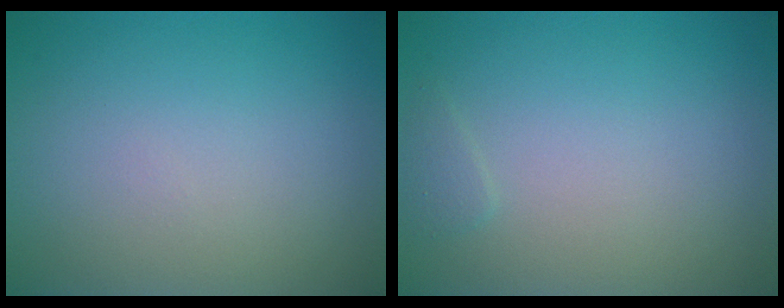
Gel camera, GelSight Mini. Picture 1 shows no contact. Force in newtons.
{"total": 0.7, "press": 0.7, "slide": 0.1}